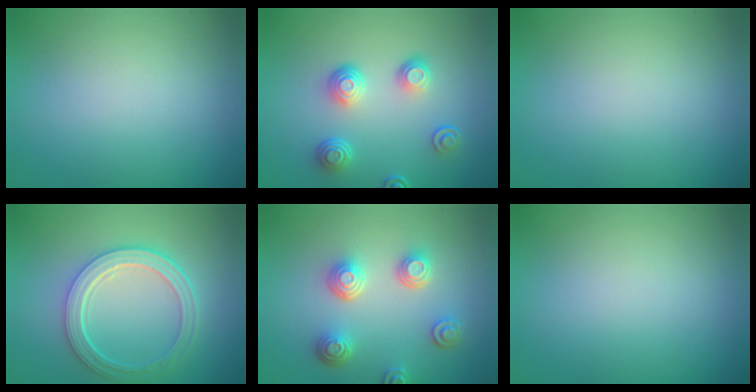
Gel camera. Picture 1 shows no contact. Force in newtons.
{"total": 3.7, "press": 2.9, "slide": 2.3}
{"total": 0.0}
{"total": 4.9, "press": 3.8, "slide": 3.0}
{"total": 4.3, "press": 3.3, "slide": 2.7}
{"total": 0.0}